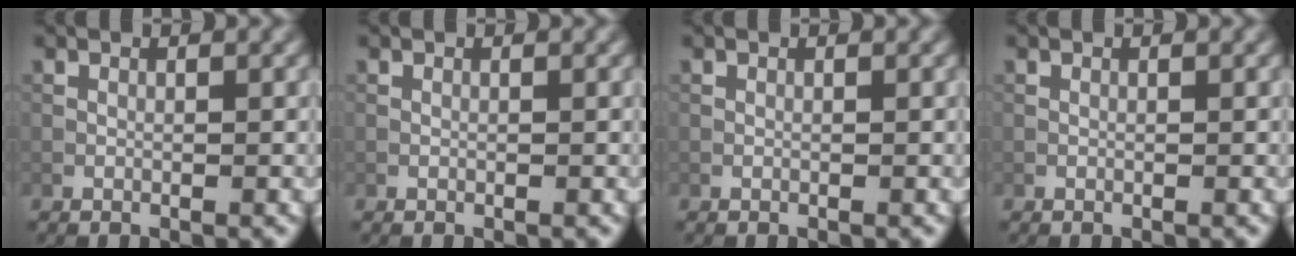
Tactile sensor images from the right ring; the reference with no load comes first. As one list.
[{"total": 0.0}, {"total": 0.0}, {"total": 0.0}]